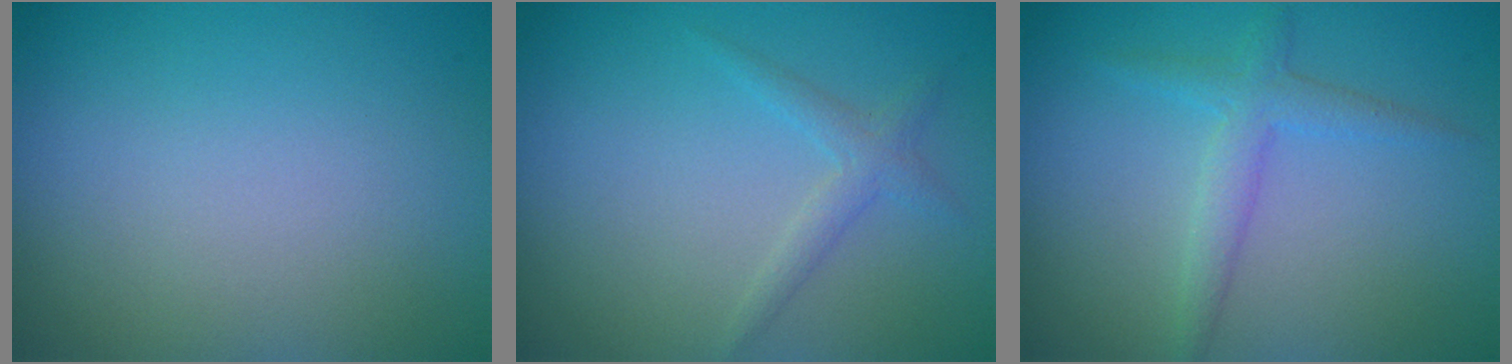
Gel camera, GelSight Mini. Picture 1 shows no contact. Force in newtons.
{"total": 1.5, "press": 1.5, "slide": 0.1}
{"total": 2.2, "press": 2.2, "slide": 0.1}